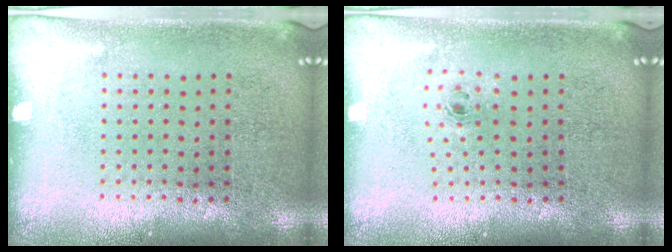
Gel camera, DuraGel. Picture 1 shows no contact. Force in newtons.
{"total": 0.7, "press": 0.4, "slide": 0.6}